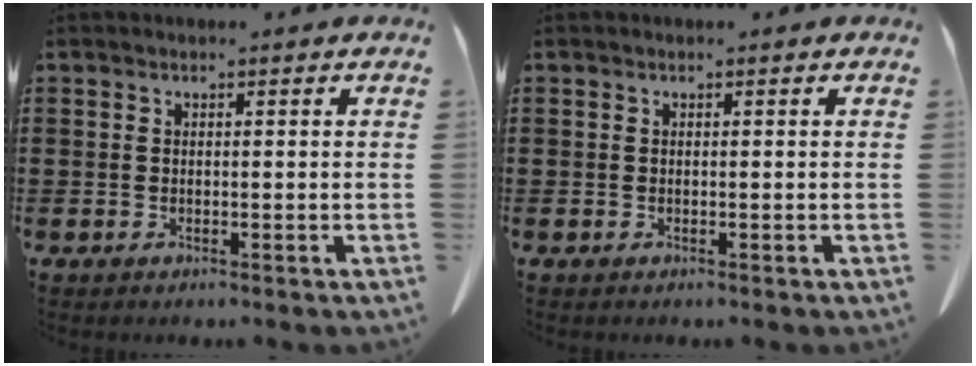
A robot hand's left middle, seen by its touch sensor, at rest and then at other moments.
{"total": 0.0}